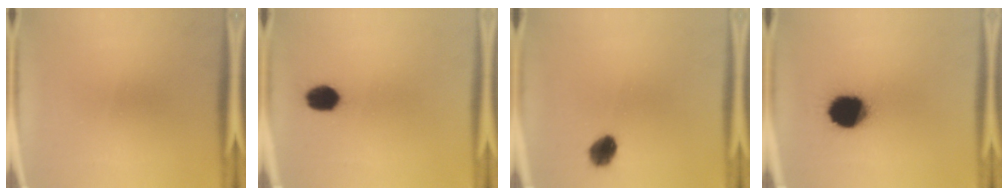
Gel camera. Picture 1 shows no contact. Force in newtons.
{"total": 5.8}
{"total": 5.5}
{"total": 16.7}